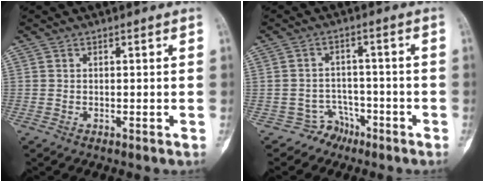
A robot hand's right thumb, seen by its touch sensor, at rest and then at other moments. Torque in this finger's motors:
{"motor_torque": [0.19, 0.35, 0.09, -0.02, -0.14]}